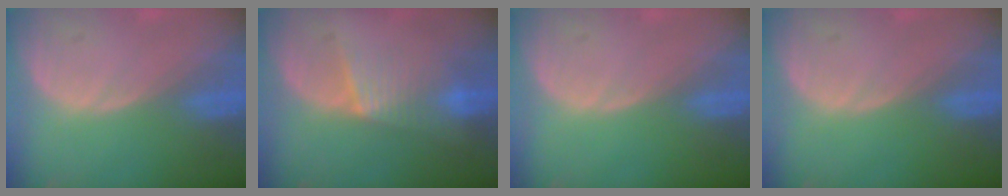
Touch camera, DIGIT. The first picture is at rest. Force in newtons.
{"total": 4.7, "press": 4.6, "slide": 0.7}
{"total": 0.0}
{"total": 0.0}